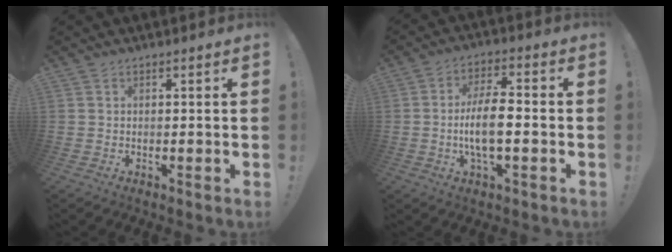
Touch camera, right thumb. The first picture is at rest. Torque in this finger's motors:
{"motor_torque": [0.60, 0.53, 1.32, -0.54, 0.39]}